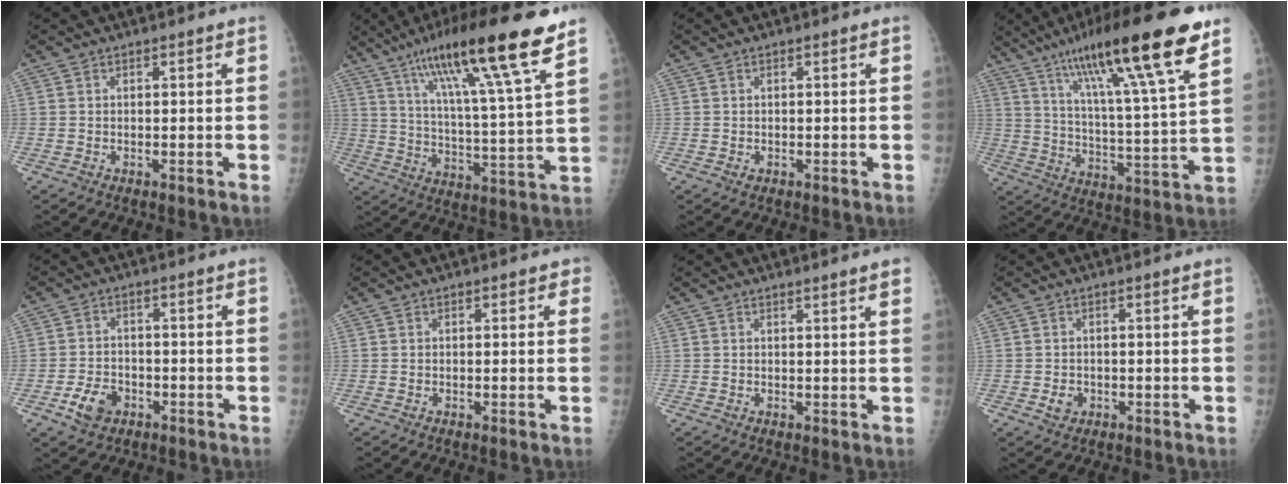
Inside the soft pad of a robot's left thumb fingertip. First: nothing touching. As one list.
[{"total": 21.6, "force": [13.5, 2.0, 16.8], "torque": [-0.268, -0.039, 0.222]}, {"total": 0.6, "force": [-0.1, 0.5, 0.4], "torque": [-0.002, 0.000, 0.001]}, {"total": 23.7, "force": [14.3, 2.8, 18.7], "torque": [-0.297, -0.036, 0.232]}, {"total": 5.8, "force": [-2.7, 4.1, 3.0], "torque": [-0.047, 0.015, -0.046]}, {"total": 1.4, "force": [0.6, 0.9, 0.9], "torque": [0.003, 0.002, 0.003]}, {"total": 2.4, "force": [1.9, -0.1, 1.6], "torque": [-0.019, -0.005, 0.022]}, {"total": 2.3, "force": [-0.7, 1.9, 1.0], "torque": [-0.010, 0.003, -0.006]}]